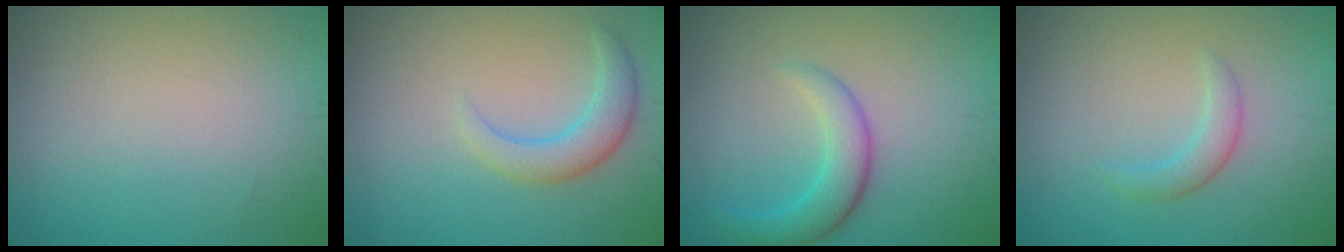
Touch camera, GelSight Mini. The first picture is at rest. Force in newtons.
{"total": 2.9, "press": 2.9, "slide": 0.1}
{"total": 3.4, "press": 3.4, "slide": 0.2}
{"total": 1.7, "press": 1.7, "slide": 0.2}